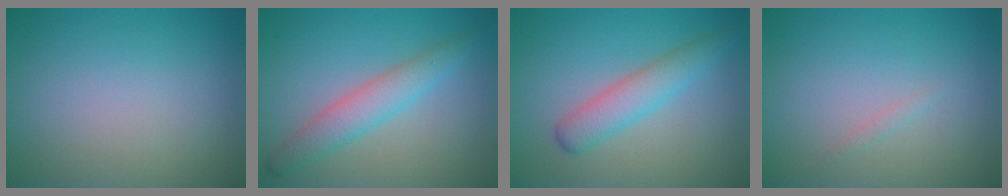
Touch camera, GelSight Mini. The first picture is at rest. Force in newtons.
{"total": 3.4, "press": 3.4, "slide": 0.1}
{"total": 3.2, "press": 3.2, "slide": 0.1}
{"total": 0.5, "press": 0.5, "slide": 0.0}